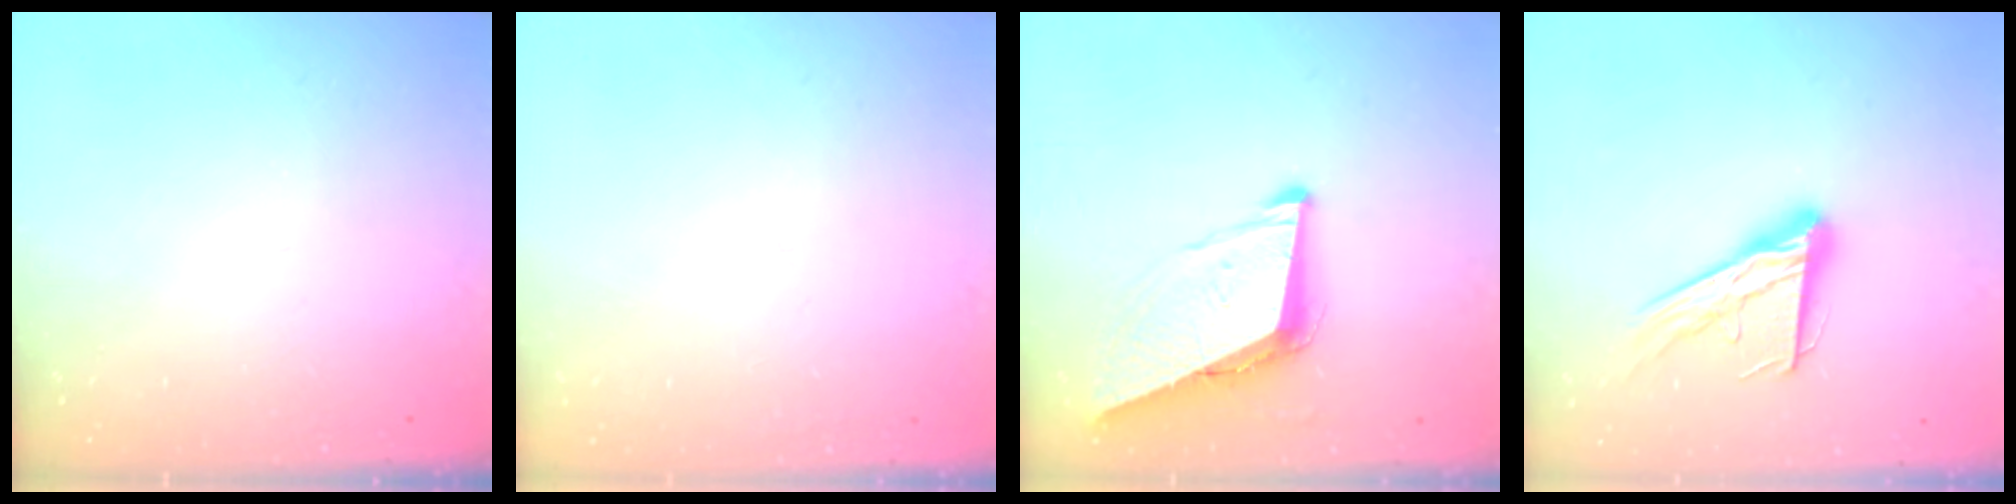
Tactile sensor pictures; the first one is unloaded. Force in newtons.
{"total": 2.7, "press": 2.7, "slide": 0.3}
{"total": 8.7, "press": 8.4, "slide": 2.4}
{"total": 14.8, "press": 14.8, "slide": 1.3}